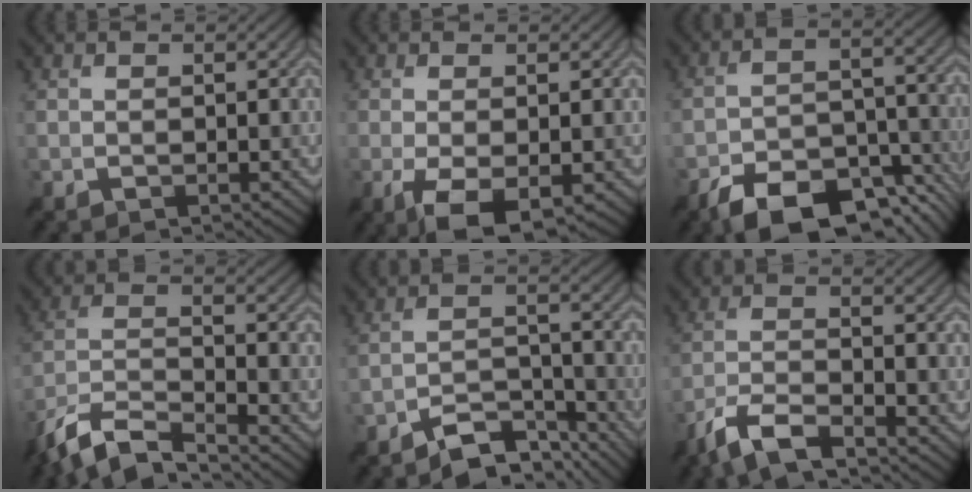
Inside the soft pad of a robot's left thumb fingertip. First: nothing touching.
{"total": 6.3, "force": [-2.2, 1.9, 5.5], "torque": [-0.108, -0.006, -0.035]}
{"total": 12.5, "force": [-8.6, 5.0, 7.6], "torque": [-0.130, -0.003, -0.151]}
{"total": 9.9, "force": [-7.9, 2.3, 5.5], "torque": [-0.118, -0.006, -0.163]}
{"total": 7.1, "force": [-5.6, 2.4, 3.7], "torque": [-0.065, 0.005, -0.105]}
{"total": 6.6, "force": [-4.9, 1.5, 4.2], "torque": [-0.091, -0.003, -0.107]}